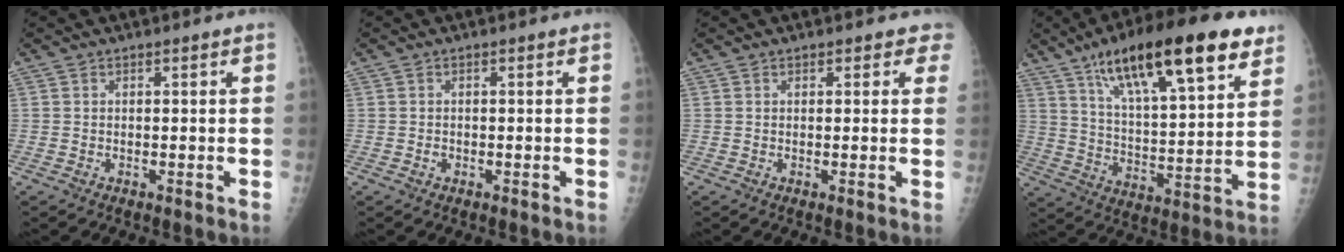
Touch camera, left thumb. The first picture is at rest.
{"total": 0.7, "force": [-0.2, 0.6, 0.3], "torque": [-0.004, 0.002, -0.004]}
{"total": 2.4, "force": [1.7, 1.4, 0.8], "torque": [0.024, -0.002, 0.009]}
{"total": 25.1, "force": [14.6, 7.5, 19.0], "torque": [-0.282, -0.033, 0.236]}